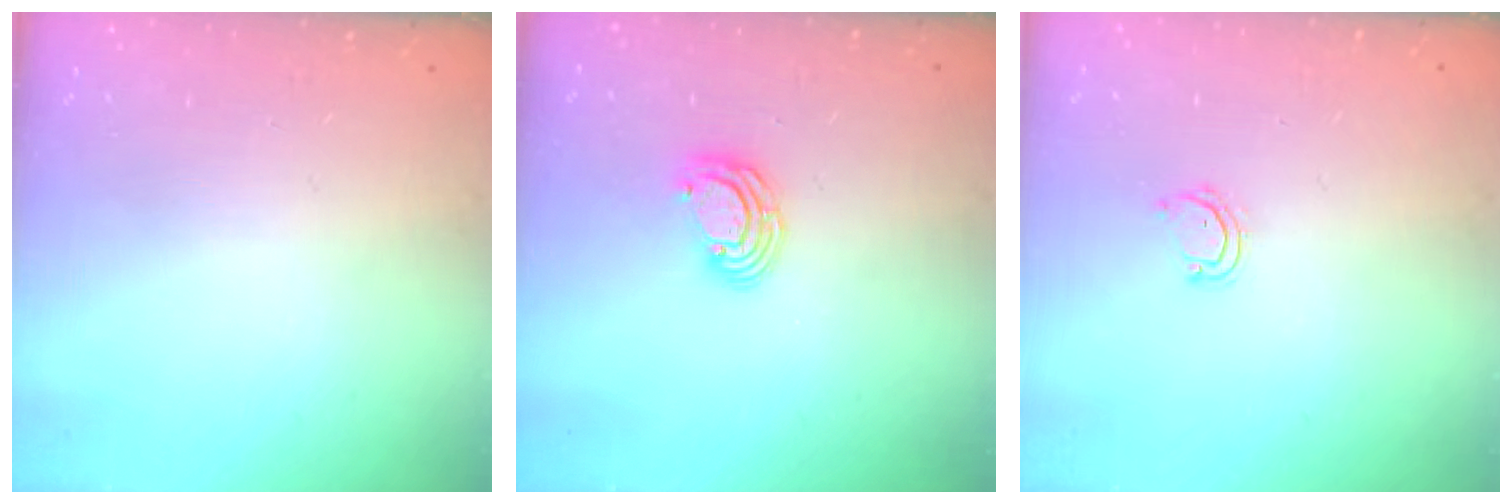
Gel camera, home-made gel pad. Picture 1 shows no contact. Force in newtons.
{"total": 6.5, "press": 6.4, "slide": 0.8}
{"total": 3.3, "press": 3.3, "slide": 0.2}